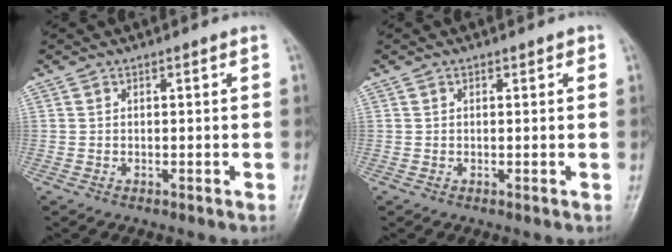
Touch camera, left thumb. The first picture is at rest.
{"total": 0.9, "force": [0.5, 0.6, 0.5], "torque": [0.001, 0.000, 0.003]}